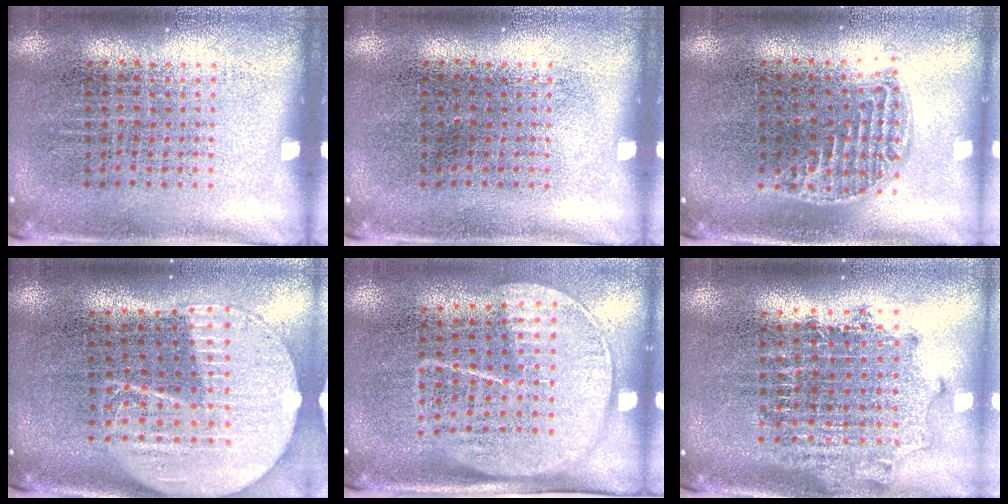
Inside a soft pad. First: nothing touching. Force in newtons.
{"total": 0.0}
{"total": 1.2, "press": 1.1, "slide": 0.5}
{"total": 2.1, "press": 1.8, "slide": 1.1}
{"total": 1.8, "press": 1.4, "slide": 1.0}
{"total": 1.8, "press": 1.5, "slide": 1.1}